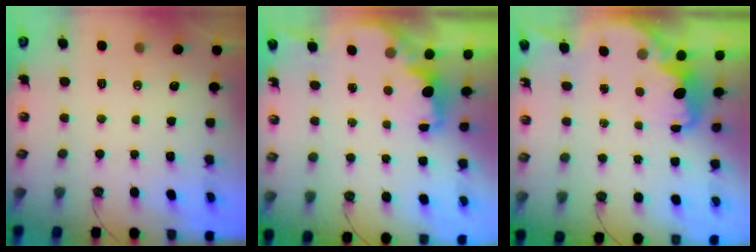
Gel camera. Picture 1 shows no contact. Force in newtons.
{"total": 2.4, "press": 2.3, "slide": 0.8}
{"total": 3.7, "press": 3.6, "slide": 0.5}